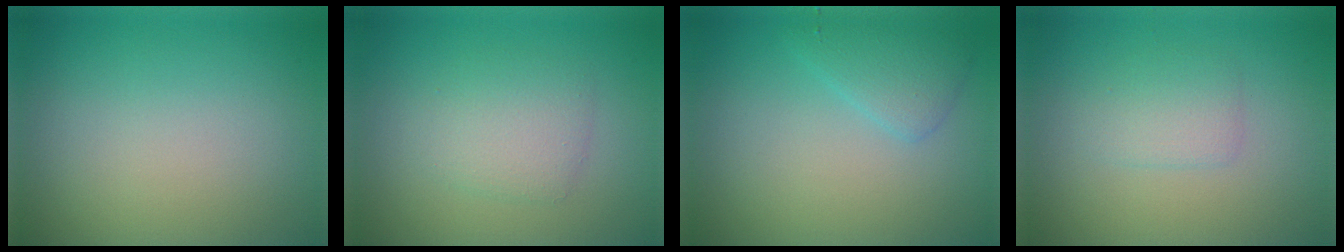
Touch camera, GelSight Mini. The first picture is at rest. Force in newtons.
{"total": 2.7, "press": 2.7, "slide": 0.1}
{"total": 2.1, "press": 2.1, "slide": 0.0}
{"total": 1.9, "press": 1.9, "slide": 0.1}